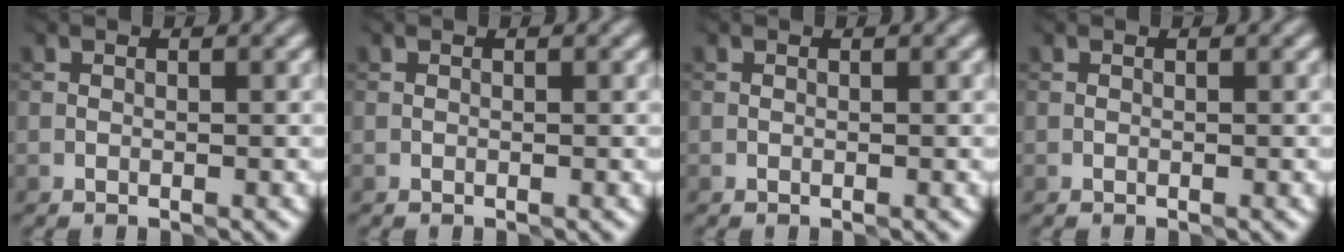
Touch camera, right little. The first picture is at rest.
{"total": 0.0}
{"total": 0.0}
{"total": 0.0}